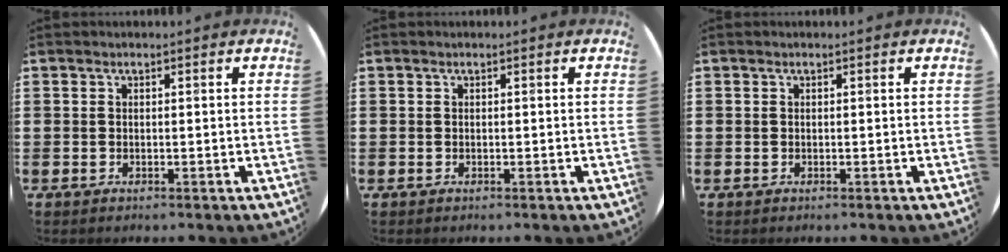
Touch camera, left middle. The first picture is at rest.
{"total": 0.0}
{"total": 0.0}